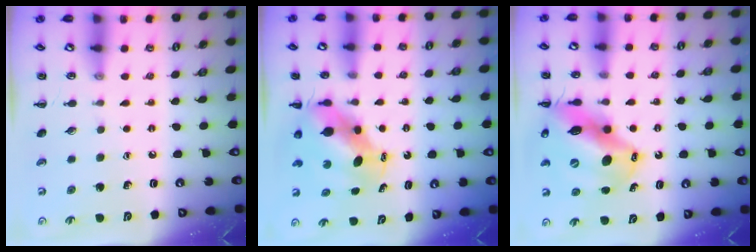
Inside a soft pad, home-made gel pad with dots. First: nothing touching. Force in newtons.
{"total": 7.6, "press": 7.4, "slide": 1.7}
{"total": 17.3, "press": 16.6, "slide": 4.9}